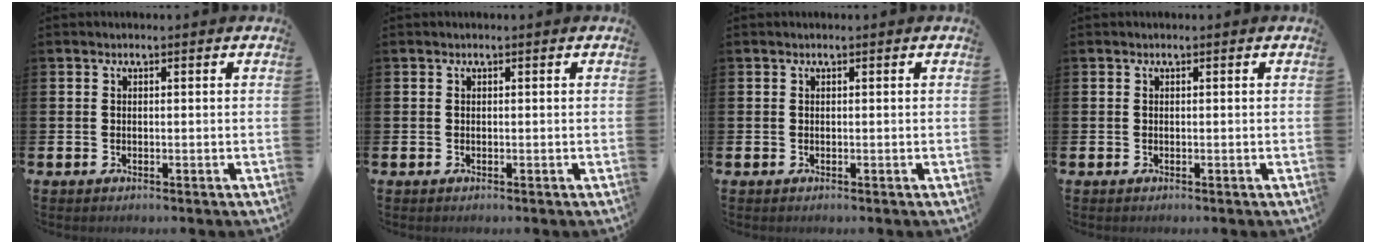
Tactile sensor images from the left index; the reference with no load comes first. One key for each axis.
{"total": 0.0}
{"total": 0.0}
{"total": 0.0}